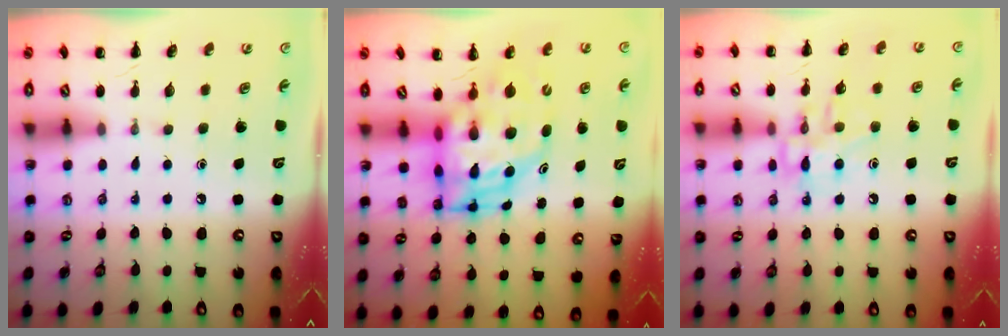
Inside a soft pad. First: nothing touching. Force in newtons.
{"total": 8.0, "press": 7.7, "slide": 2.2}
{"total": 10.6, "press": 10.6, "slide": 0.6}